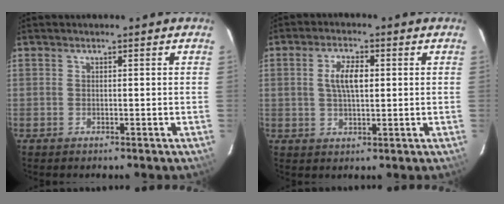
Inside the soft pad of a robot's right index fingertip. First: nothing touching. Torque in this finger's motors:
{"motor_torque": [0.10, -0.01, 0.18, 0.09]}